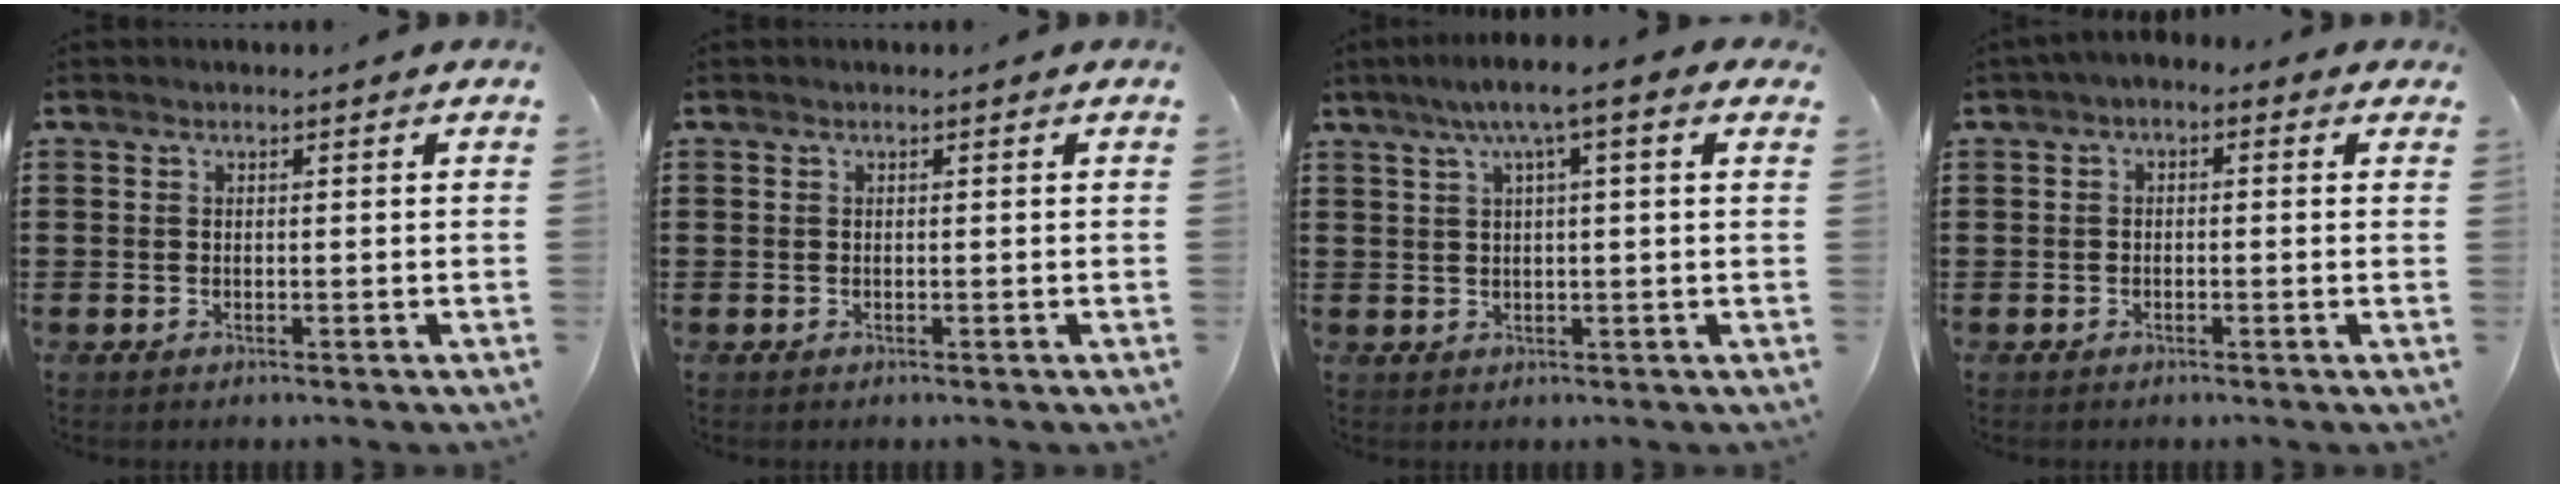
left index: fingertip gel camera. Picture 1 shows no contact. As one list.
[{"total": 0.0}, {"total": 4.9, "force": [1.9, 0.0, 4.5], "torque": [-0.091, 0.004, 0.029]}, {"total": 1.4, "force": [-1.2, 0.5, 0.6], "torque": [-0.013, 0.003, -0.026]}]